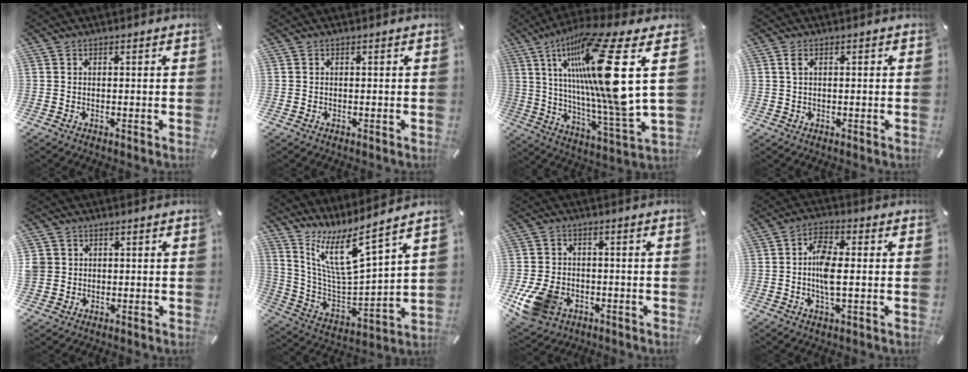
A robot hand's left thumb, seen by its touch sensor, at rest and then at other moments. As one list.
[{"total": 0.0}, {"total": 27.1, "force": [8.6, 4.0, 25.4], "torque": [-0.438, -0.071, 0.126]}, {"total": 1.8, "force": [0.4, 1.2, 1.3], "torque": [-0.031, 0.007, 0.006]}, {"total": 3.8, "force": [0.9, 3.6, 0.4], "torque": [-0.022, 0.005, 0.017]}, {"total": 14.2, "force": [9.9, 3.5, 9.6], "torque": [-0.201, -0.078, 0.167]}, {"total": 11.1, "force": [-4.4, 8.2, 6.1], "torque": [-0.147, 0.017, -0.077]}, {"total": 7.4, "force": [-0.2, 2.9, 6.8], "torque": [-0.151, -0.001, -0.011]}]